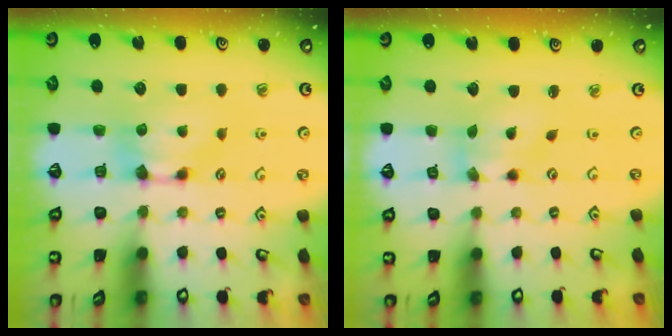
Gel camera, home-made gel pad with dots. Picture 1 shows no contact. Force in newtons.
{"total": 2.1, "press": 1.6, "slide": 1.3}